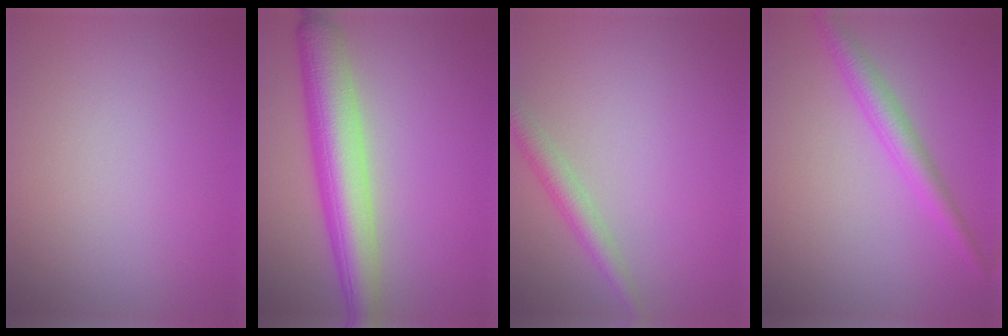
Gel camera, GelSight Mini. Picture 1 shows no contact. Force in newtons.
{"total": 7.5, "press": 7.5, "slide": 0.2}
{"total": 2.5, "press": 2.5, "slide": 0.0}
{"total": 2.9, "press": 2.9, "slide": 0.1}